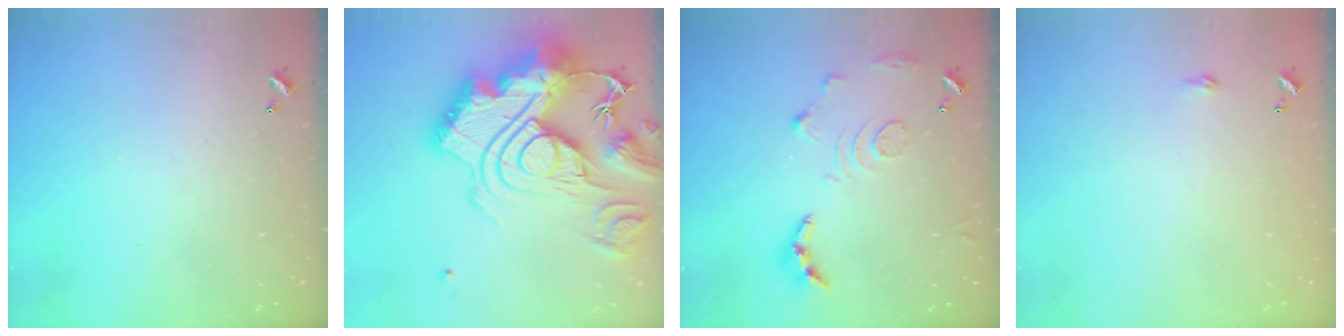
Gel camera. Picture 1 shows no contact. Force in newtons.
{"total": 0.7, "press": 0.7, "slide": 0.0}
{"total": 12.5, "press": 12.4, "slide": 1.1}
{"total": 2.3, "press": 2.3, "slide": 0.4}